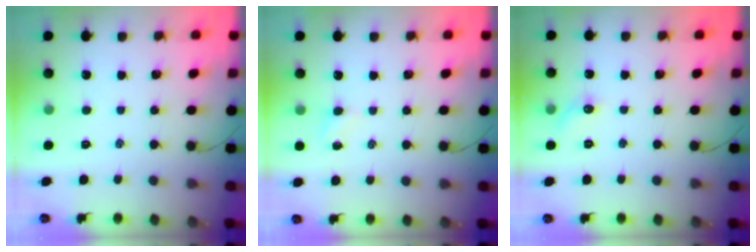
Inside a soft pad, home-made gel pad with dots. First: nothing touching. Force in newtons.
{"total": 2.6, "press": 2.5, "slide": 0.9}
{"total": 5.3, "press": 5.0, "slide": 1.8}